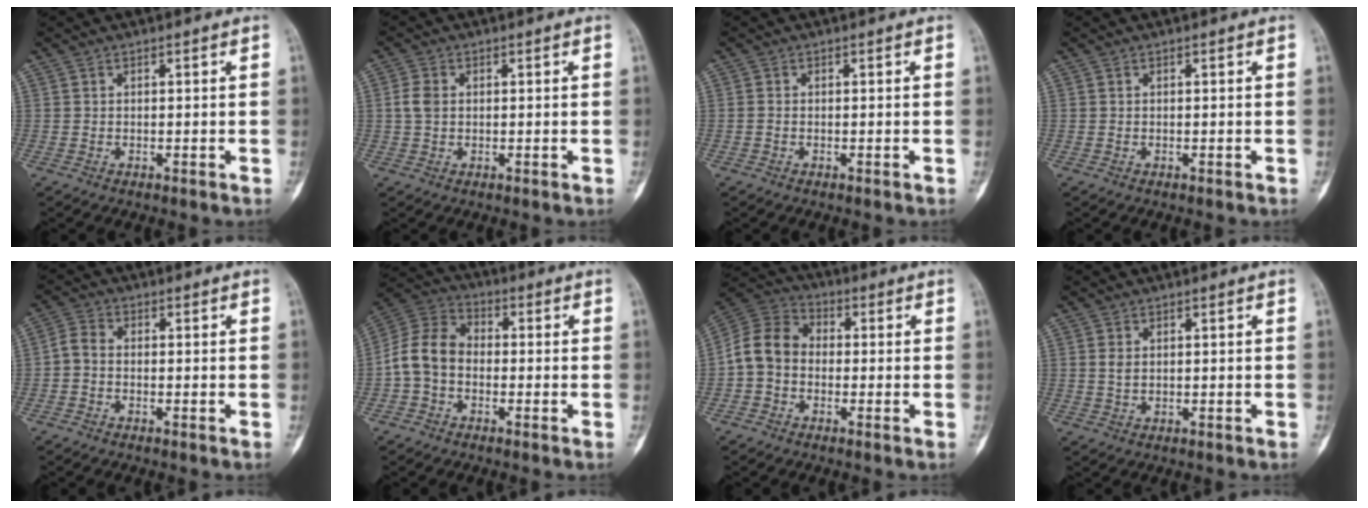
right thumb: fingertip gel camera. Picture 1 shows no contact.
{"total": 3.0, "force": [0.3, 2.2, 2.1], "torque": [-0.046, 0.005, 0.003]}
{"total": 0.5, "force": [-0.2, 0.3, 0.4], "torque": [-0.008, 0.000, -0.006]}
{"total": 0.0}
{"total": 3.0, "force": [-0.9, 1.9, 2.1], "torque": [-0.042, 0.011, -0.029]}
{"total": 9.3, "force": [-1.7, 7.0, 6.0], "torque": [-0.110, 0.032, -0.047]}
{"total": 9.2, "force": [-1.2, 7.4, 5.4], "torque": [-0.093, 0.031, -0.040]}
{"total": 1.8, "force": [0.3, 1.2, 1.4], "torque": [-0.025, -0.002, 0.009]}